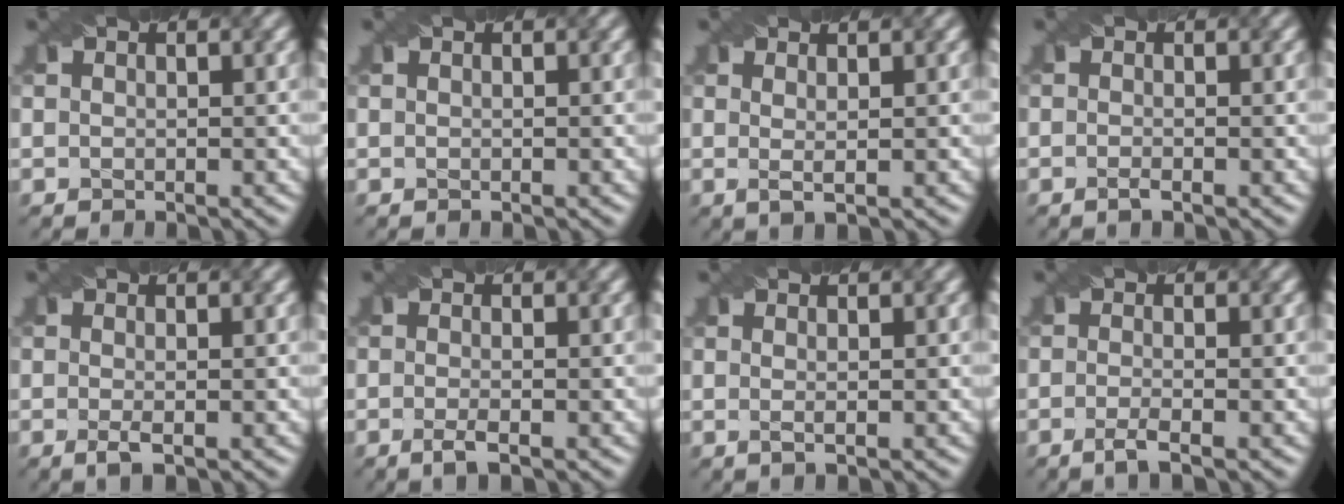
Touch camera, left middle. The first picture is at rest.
{"total": 0.0}
{"total": 1.6, "force": [0.3, 0.1, 1.6], "torque": [-0.024, -0.002, 0.003]}
{"total": 1.0, "force": [-0.7, -0.1, 0.8], "torque": [-0.017, 0.002, -0.016]}
{"total": 1.5, "force": [-0.5, 0.2, 1.4], "torque": [-0.029, -0.001, -0.012]}
{"total": 1.8, "force": [-0.9, 0.2, 1.5], "torque": [-0.034, -0.001, -0.020]}
{"total": 1.0, "force": [0.1, -0.1, 1.0], "torque": [-0.014, -0.001, -0.003]}
{"total": 2.1, "force": [-1.3, 0.1, 1.6], "torque": [-0.037, -0.002, -0.026]}